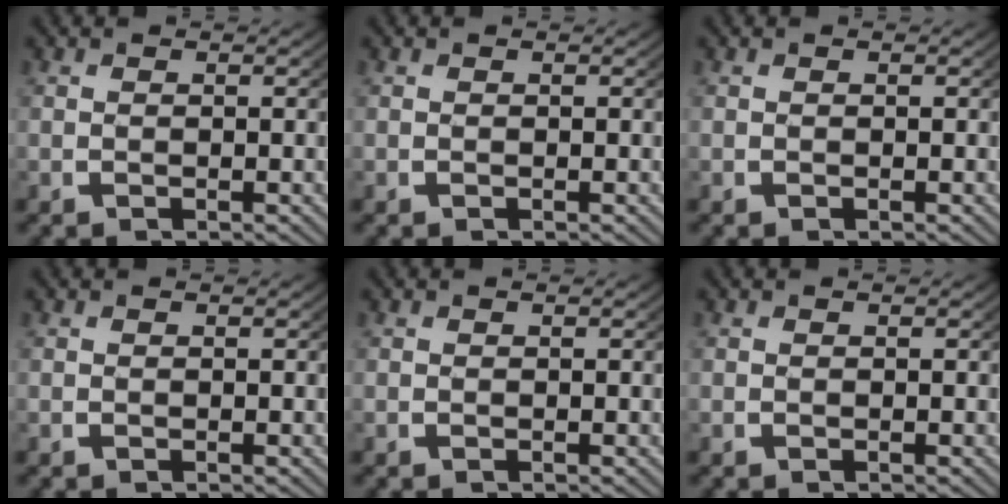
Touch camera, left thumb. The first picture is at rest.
{"total": 0.0}
{"total": 0.0}
{"total": 0.0}
{"total": 0.0}
{"total": 0.0}